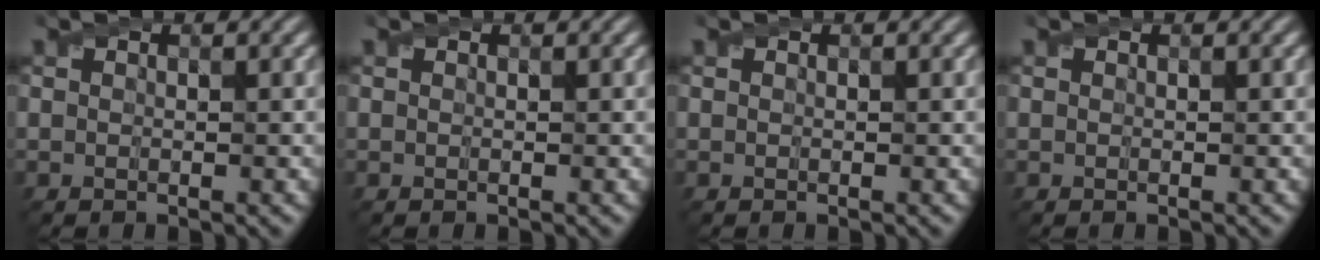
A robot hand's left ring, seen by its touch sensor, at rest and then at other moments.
{"total": 0.0}
{"total": 0.0}
{"total": 0.0}